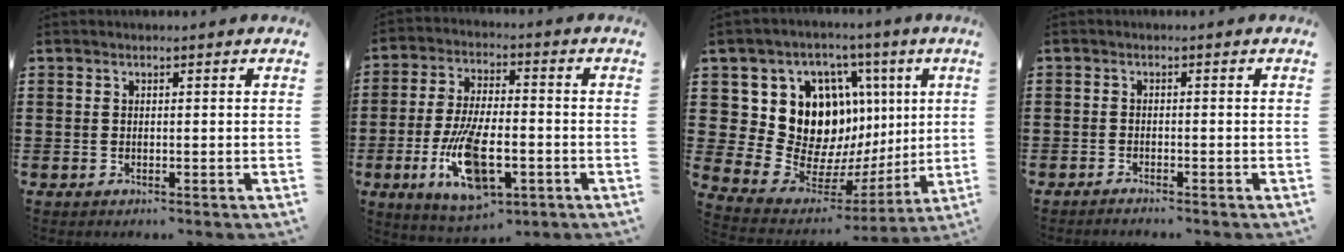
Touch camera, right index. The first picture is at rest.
{"total": 12.4, "force": [-4.3, 5.0, 10.5], "torque": [-0.224, -0.008, -0.075]}
{"total": 14.7, "force": [4.6, 12.1, 7.0], "torque": [-0.140, -0.049, 0.093]}
{"total": 1.1, "force": [-1.1, 0.0, -0.1], "torque": [-0.001, 0.004, -0.023]}